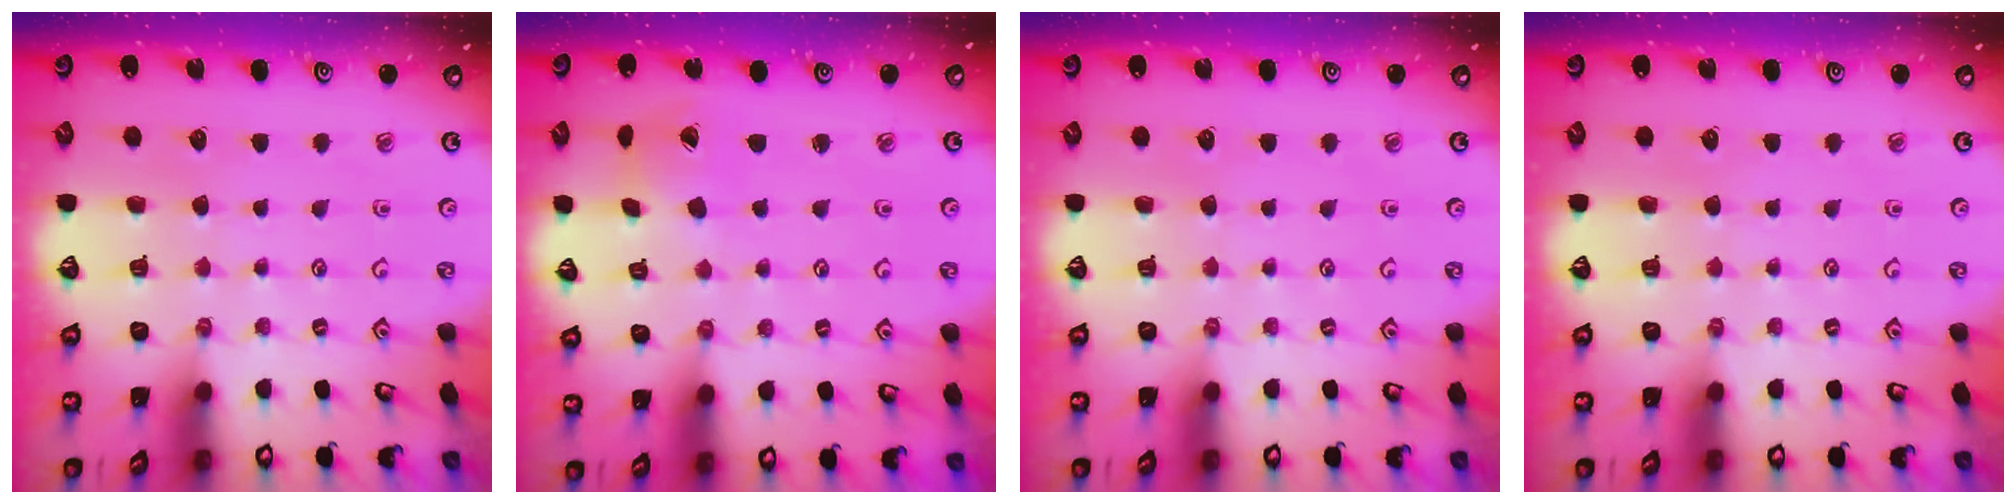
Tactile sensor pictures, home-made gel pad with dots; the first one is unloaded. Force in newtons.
{"total": 2.8, "press": 2.8, "slide": 0.4}
{"total": 0.0}
{"total": 0.0}